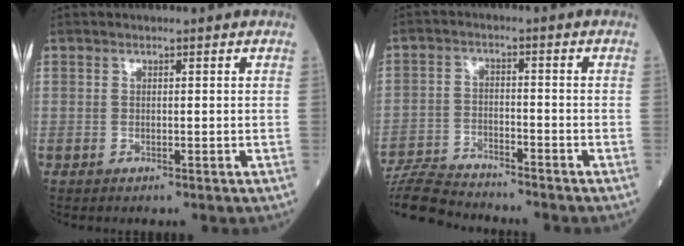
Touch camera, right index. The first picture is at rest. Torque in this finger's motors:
{"motor_torque": [-1.94, -0.20, -1.05, -0.21]}